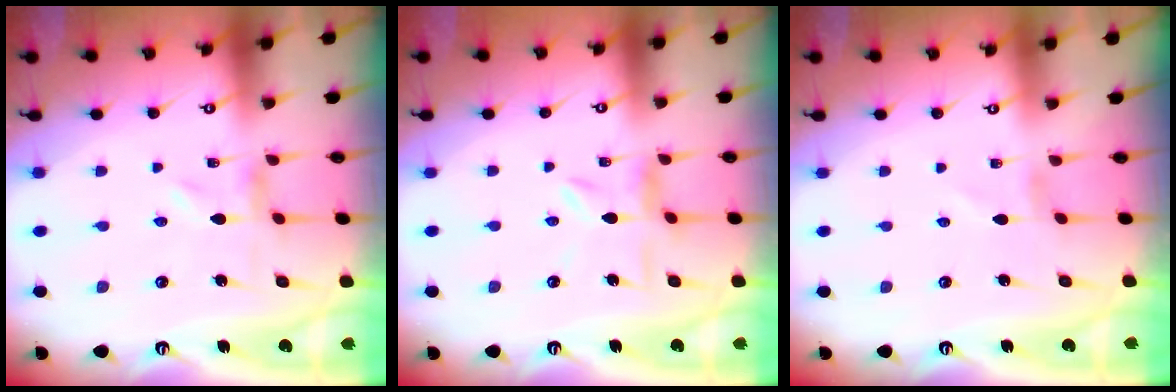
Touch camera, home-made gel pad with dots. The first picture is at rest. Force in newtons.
{"total": 4.5, "press": 4.5, "slide": 0.5}
{"total": 0.0}